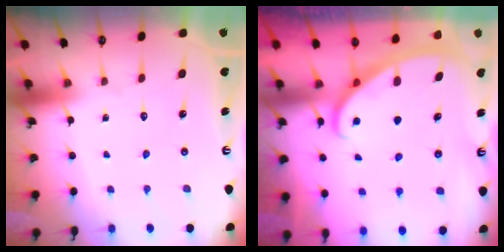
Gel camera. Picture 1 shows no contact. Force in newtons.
{"total": 2.8, "press": 2.7, "slide": 0.3}